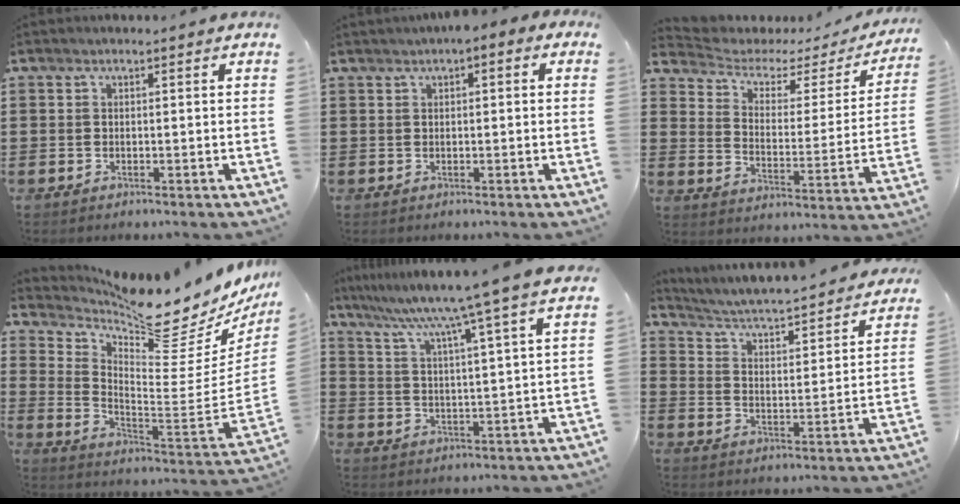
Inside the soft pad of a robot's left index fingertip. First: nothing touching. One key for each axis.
{"total": 1.4, "fx": 0.3, "fy": 0.6, "fz": 1.2, "tx": -0.025, "ty": 0.003, "tz": 0.004}
{"total": 3.5, "fx": 2.3, "fy": 2.2, "fz": 1.6, "tx": -0.051, "ty": -0.011, "tz": 0.030}
{"total": 9.5, "fx": 8.7, "fy": 0.7, "fz": 3.9, "tx": -0.089, "ty": -0.099, "tz": 0.139}
{"total": 8.4, "fx": 7.1, "fy": -2.0, "fz": 4.1, "tx": -0.108, "ty": -0.050, "tz": 0.109}
{"total": 3.0, "fx": 2.8, "fy": 0.0, "fz": 1.1, "tx": -0.040, "ty": -0.036, "tz": 0.035}